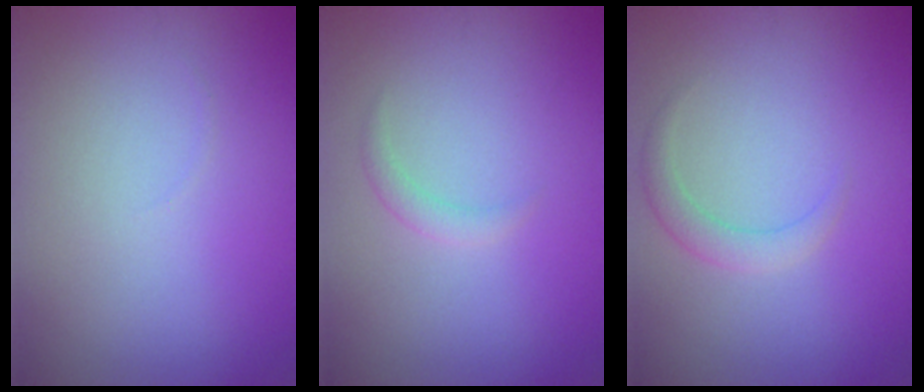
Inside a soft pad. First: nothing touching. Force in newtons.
{"total": 1.1, "press": 1.1, "slide": 0.1}
{"total": 1.7, "press": 1.7, "slide": 0.0}